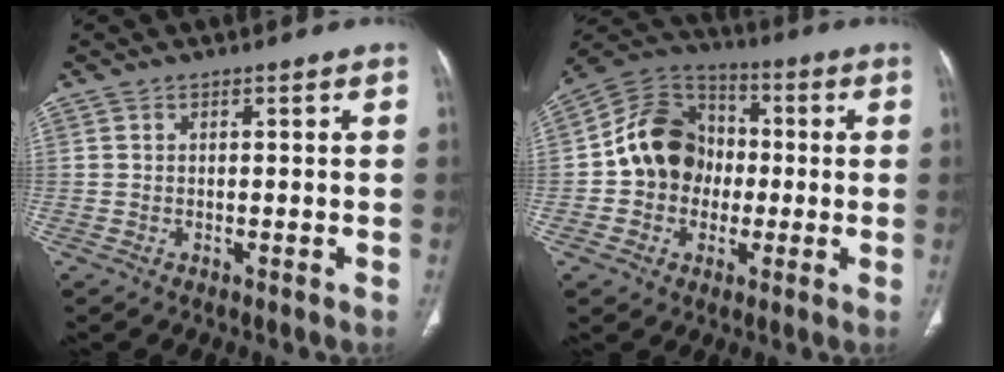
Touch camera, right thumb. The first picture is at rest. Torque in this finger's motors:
{"motor_torque": [-0.35, 0.72, 0.53, -0.52, 0.20]}